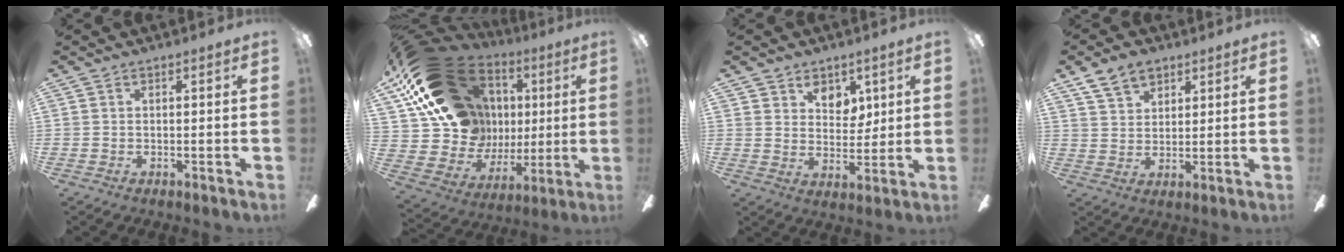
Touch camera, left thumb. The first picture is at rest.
{"total": 24.5, "force": [10.0, 18.2, 13.0], "torque": [-0.241, -0.055, 0.218]}
{"total": 7.0, "force": [4.5, 4.8, 2.3], "torque": [-0.026, -0.019, 0.079]}
{"total": 7.7, "force": [5.2, 4.7, 3.3], "torque": [-0.057, -0.013, 0.097]}